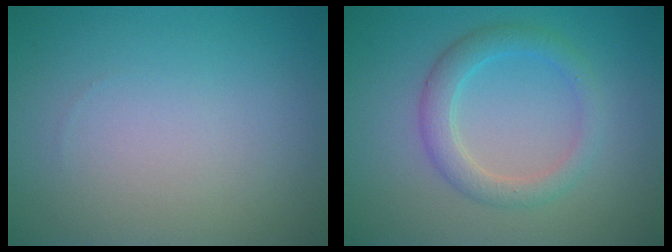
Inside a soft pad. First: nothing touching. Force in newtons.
{"total": 3.0, "press": 3.0, "slide": 0.2}